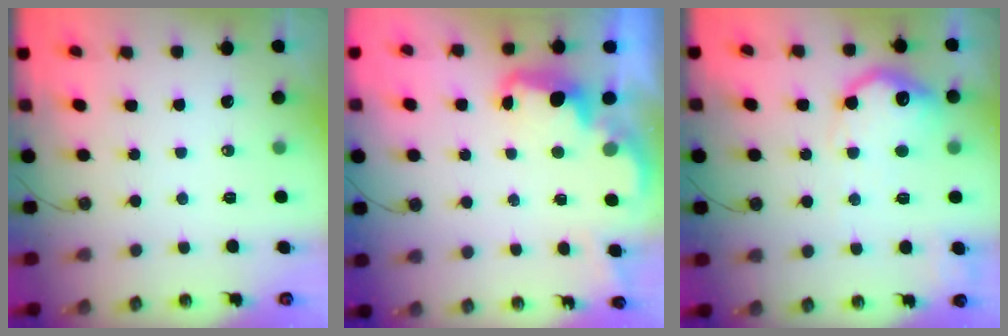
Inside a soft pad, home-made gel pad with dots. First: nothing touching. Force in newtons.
{"total": 2.8, "press": 2.7, "slide": 0.7}
{"total": 16.4, "press": 16.4, "slide": 1.1}